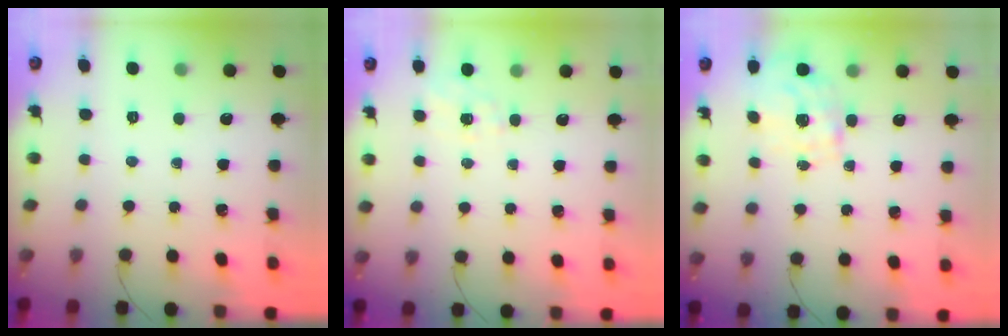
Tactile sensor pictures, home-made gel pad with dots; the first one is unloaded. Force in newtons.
{"total": 5.7, "press": 5.4, "slide": 1.7}
{"total": 1.5, "press": 1.3, "slide": 0.8}